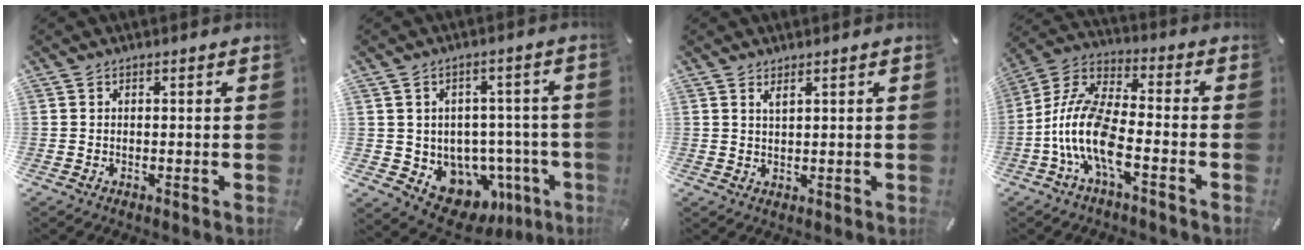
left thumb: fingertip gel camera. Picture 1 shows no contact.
{"total": 9.2, "force": [-3.4, 7.8, 3.5], "torque": [-0.033, 0.003, -0.043]}
{"total": 1.7, "force": [1.4, 0.4, 1.0], "torque": [-0.020, -0.001, 0.025]}
{"total": 13.8, "force": [-5.3, 5.9, 11.3], "torque": [-0.246, -0.005, -0.097]}